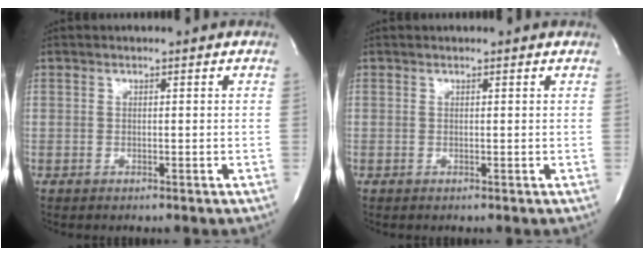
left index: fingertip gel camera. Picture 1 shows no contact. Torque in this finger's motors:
{"motor_torque": [-0.24, 0.19, 0.06, 0.00]}